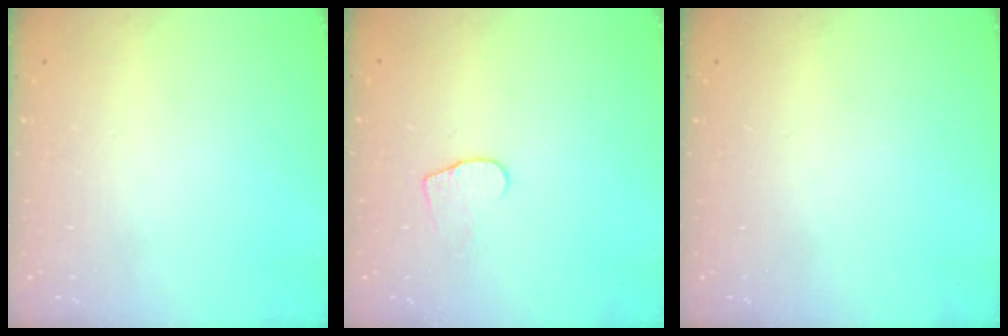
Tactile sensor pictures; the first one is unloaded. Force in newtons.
{"total": 5.0, "press": 5.0, "slide": 0.4}
{"total": 0.0}